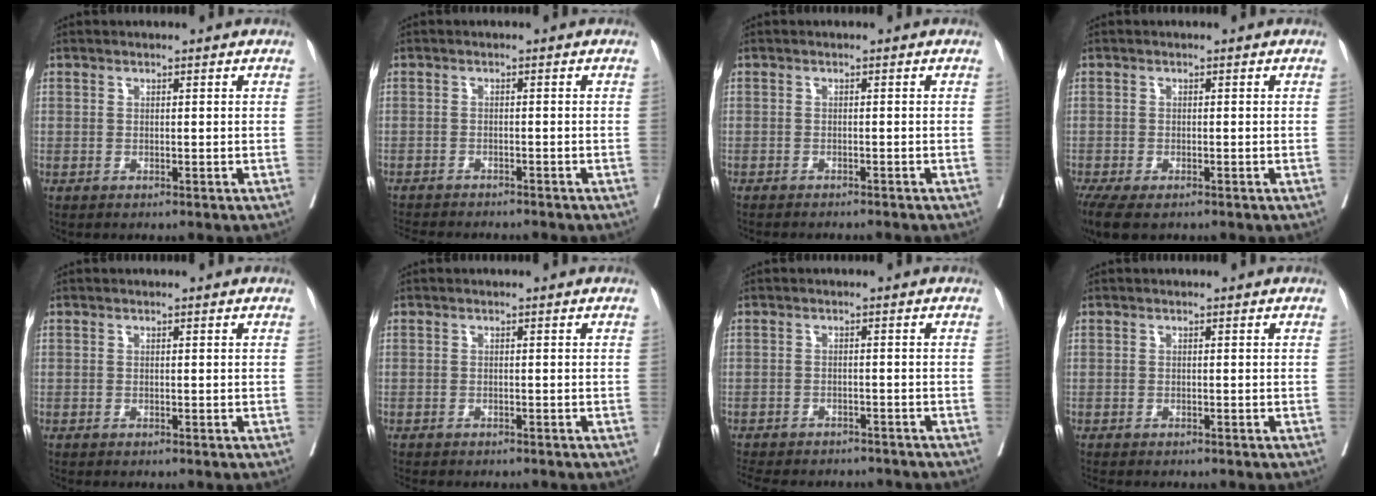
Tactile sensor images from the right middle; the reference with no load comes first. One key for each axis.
{"total": 10.1, "fx": -9.3, "fy": 1.7, "fz": 3.5, "tx": -0.052, "ty": -0.011, "tz": -0.124}
{"total": 6.9, "fx": -6.4, "fy": 0.8, "fz": 2.5, "tx": -0.020, "ty": -0.011, "tz": -0.080}
{"total": 7.0, "fx": -4.9, "fy": 2.8, "fz": 4.2, "tx": -0.080, "ty": -0.018, "tz": -0.079}
{"total": 0.5, "fx": -0.5, "fy": 0.0, "fz": 0.2, "tx": 0.003, "ty": 0.000, "tz": -0.011}
{"total": 6.0, "fx": -5.4, "fy": 1.4, "fz": 2.4, "tx": -0.026, "ty": -0.005, "tz": -0.071}
{"total": 14.1, "fx": -12.6, "fy": 4.5, "fz": 4.6, "tx": -0.106, "ty": -0.004, "tz": -0.161}
{"total": 4.5, "fx": -3.9, "fy": 1.0, "fz": 1.9, "tx": -0.024, "ty": -0.008, "tz": -0.053}